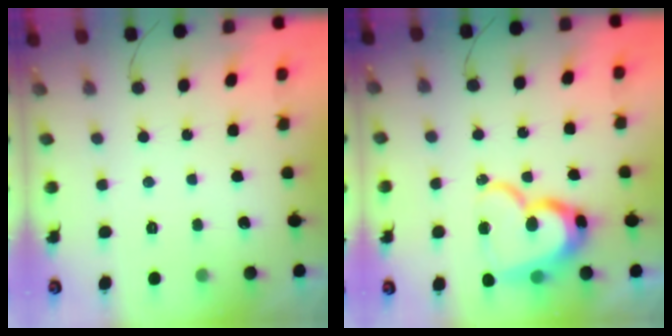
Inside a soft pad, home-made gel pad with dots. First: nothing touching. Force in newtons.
{"total": 16.1, "press": 16.0, "slide": 1.6}